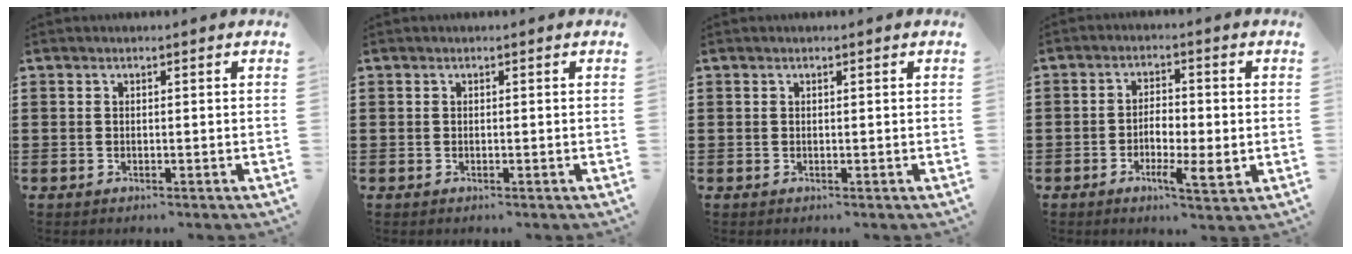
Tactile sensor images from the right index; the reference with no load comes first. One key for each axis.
{"total": 0.0}
{"total": 0.0}
{"total": 4.9, "fx": -1.4, "fy": 2.0, "fz": 4.3, "tx": -0.066, "ty": 0.004, "tz": -0.027}